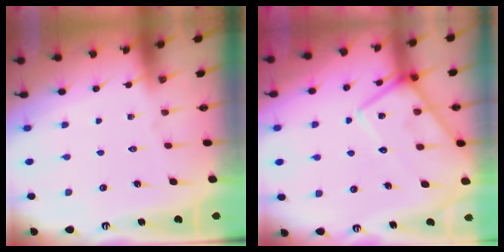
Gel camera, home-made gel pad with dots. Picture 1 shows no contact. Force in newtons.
{"total": 12.6, "press": 12.5, "slide": 1.3}